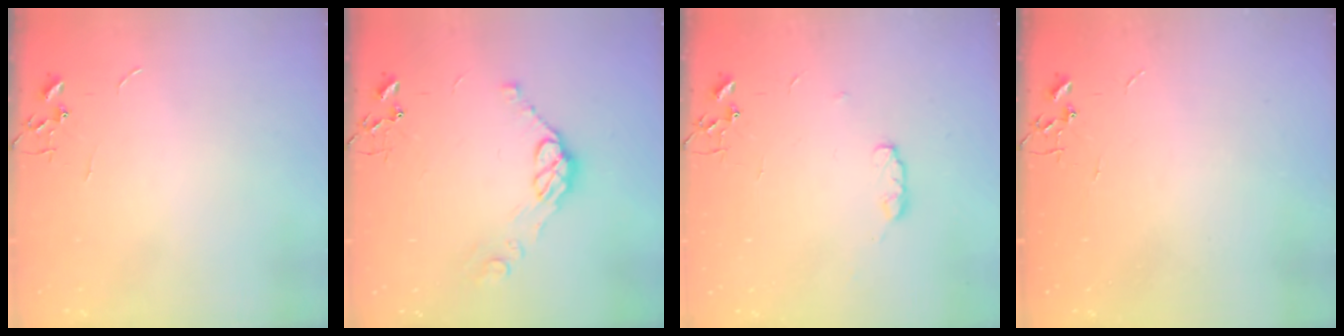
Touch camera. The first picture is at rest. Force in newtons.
{"total": 9.1, "press": 9.1, "slide": 0.7}
{"total": 5.7, "press": 5.6, "slide": 0.9}
{"total": 0.0}